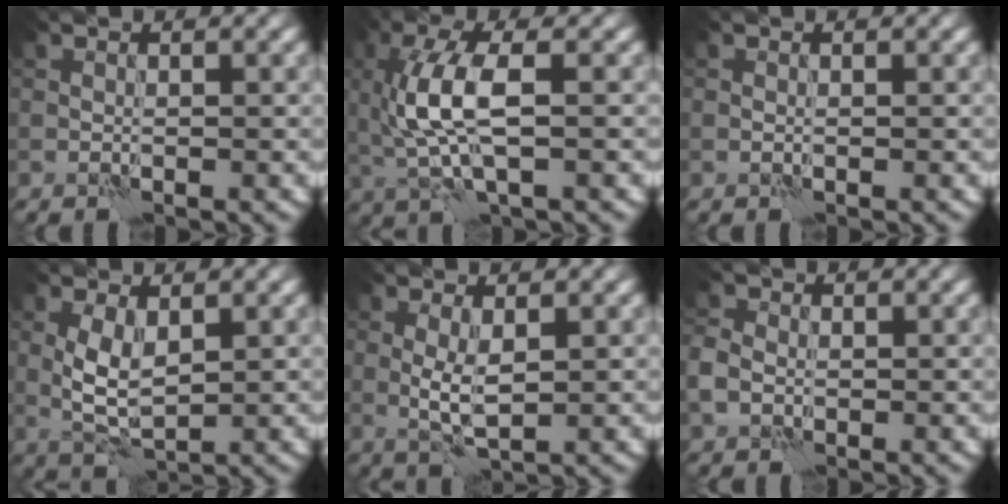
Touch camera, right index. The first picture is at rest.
{"total": 5.8, "force": [0.5, 2.1, 5.4], "torque": [-0.127, 0.001, 0.007]}
{"total": 0.0}
{"total": 3.6, "force": [0.8, 1.8, 3.0], "torque": [-0.070, 0.000, 0.018]}
{"total": 2.6, "force": [0.4, 0.9, 2.4], "torque": [-0.054, -0.003, 0.008]}
{"total": 2.3, "force": [-0.2, 2.0, 1.1], "torque": [-0.030, 0.000, -0.010]}